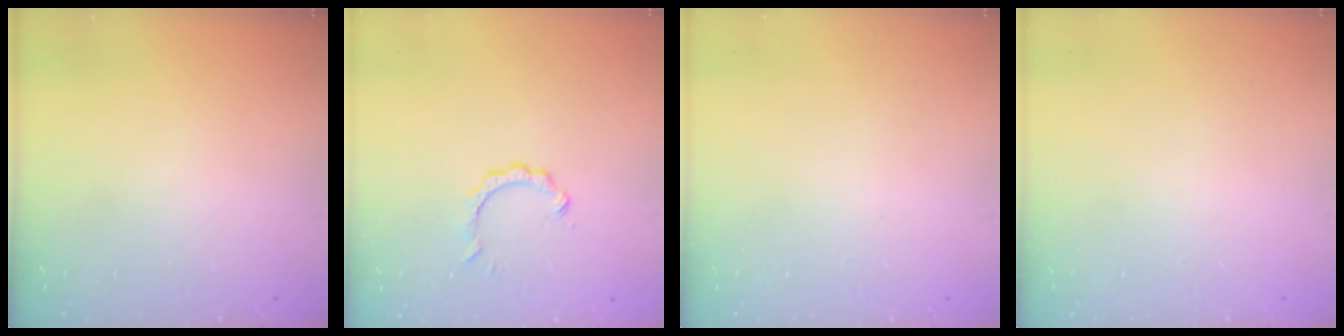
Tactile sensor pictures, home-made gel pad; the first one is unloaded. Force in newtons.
{"total": 2.7, "press": 2.7, "slide": 0.3}
{"total": 0.0}
{"total": 0.0}